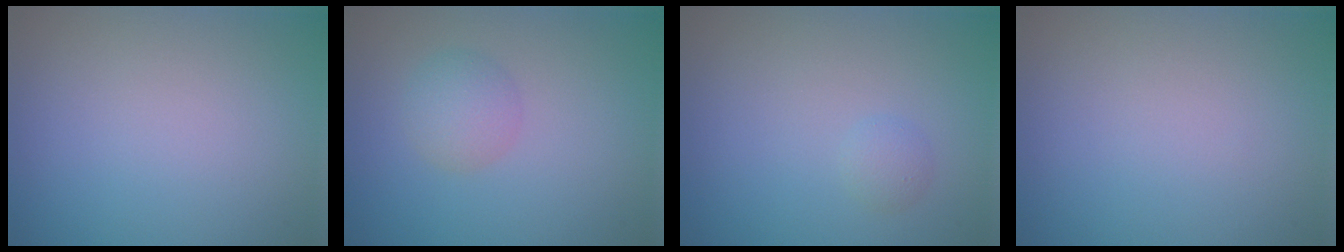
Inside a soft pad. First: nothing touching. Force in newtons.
{"total": 2.2, "press": 2.2, "slide": 0.1}
{"total": 0.9, "press": 0.9, "slide": 0.1}
{"total": 0.0}